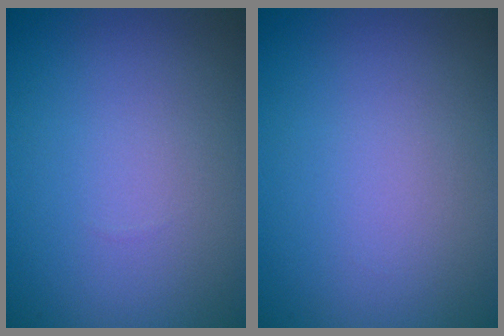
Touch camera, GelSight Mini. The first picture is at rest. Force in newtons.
{"total": 0.0}